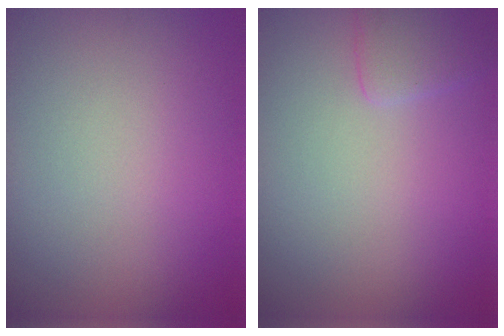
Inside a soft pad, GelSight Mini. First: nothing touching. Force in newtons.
{"total": 1.8, "press": 1.8, "slide": 0.2}